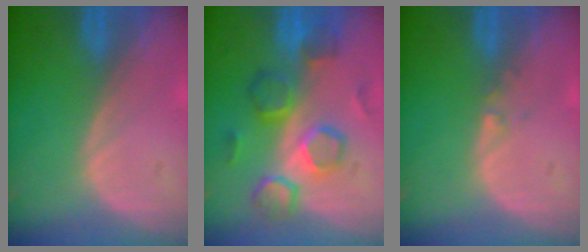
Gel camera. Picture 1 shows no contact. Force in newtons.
{"total": 8.5, "press": 8.4, "slide": 1.4}
{"total": 0.7, "press": 0.6, "slide": 0.4}